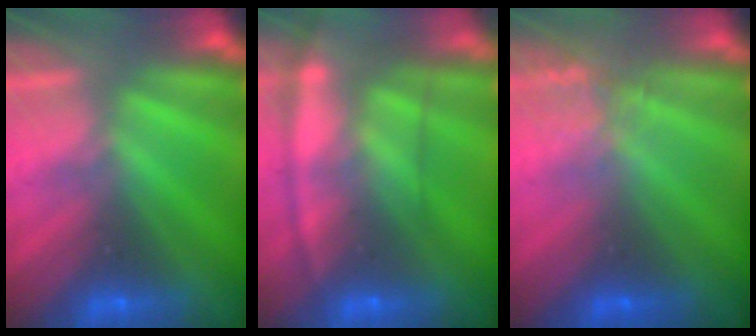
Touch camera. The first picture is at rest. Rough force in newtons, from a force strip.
{"total": 7.0}
{"total": 2.7}